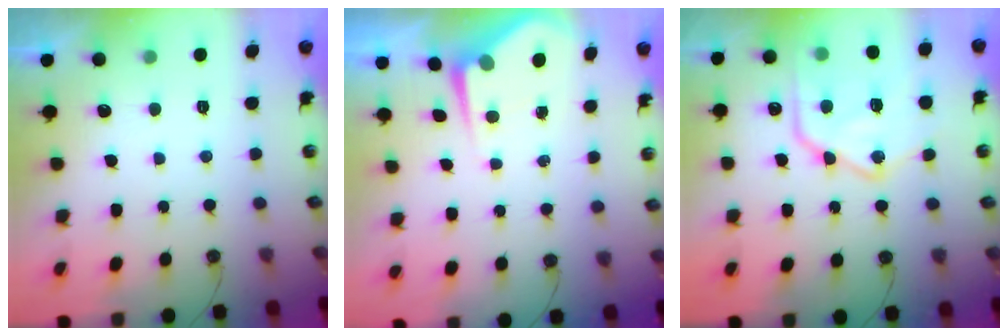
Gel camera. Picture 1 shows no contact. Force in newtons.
{"total": 4.4, "press": 4.4, "slide": 0.4}
{"total": 20.3, "press": 20.2, "slide": 2.0}